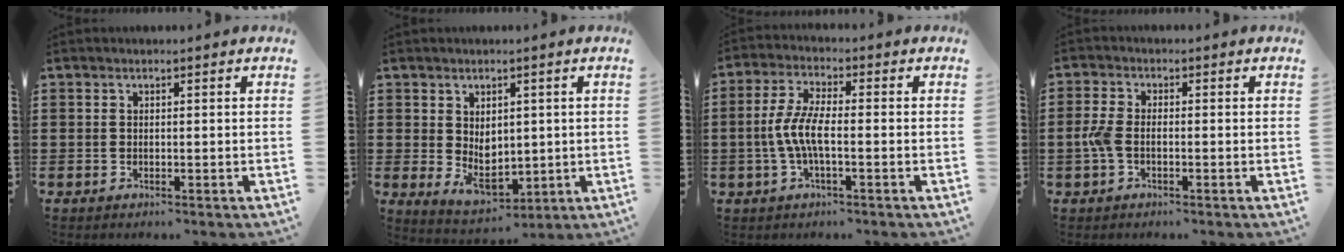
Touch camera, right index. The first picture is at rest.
{"total": 5.0, "force": [0.2, 3.8, 3.3], "torque": [-0.051, 0.001, 0.005]}
{"total": 5.9, "force": [-1.5, 1.5, 5.5], "torque": [-0.131, -0.008, -0.037]}
{"total": 3.0, "force": [-0.7, 1.5, 2.5], "torque": [-0.067, -0.004, -0.020]}